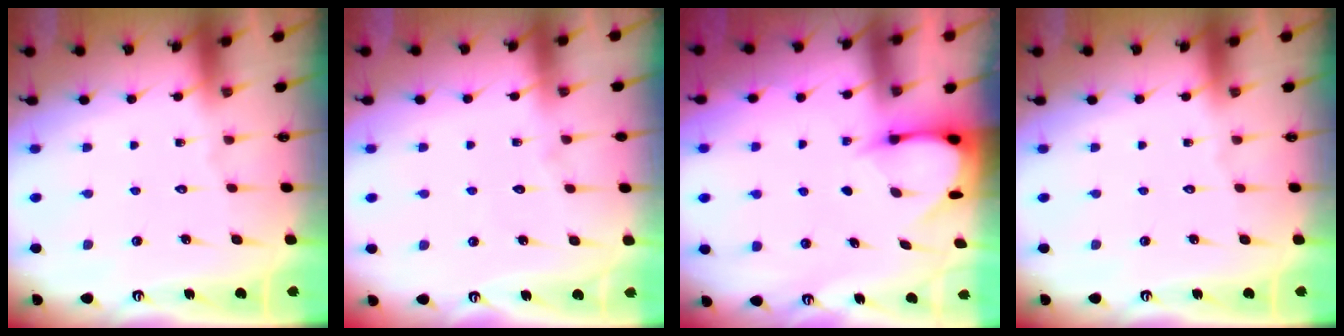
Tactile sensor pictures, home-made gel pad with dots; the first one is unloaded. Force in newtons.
{"total": 4.1, "press": 4.1, "slide": 0.5}
{"total": 3.8, "press": 3.8, "slide": 0.3}
{"total": 0.0}